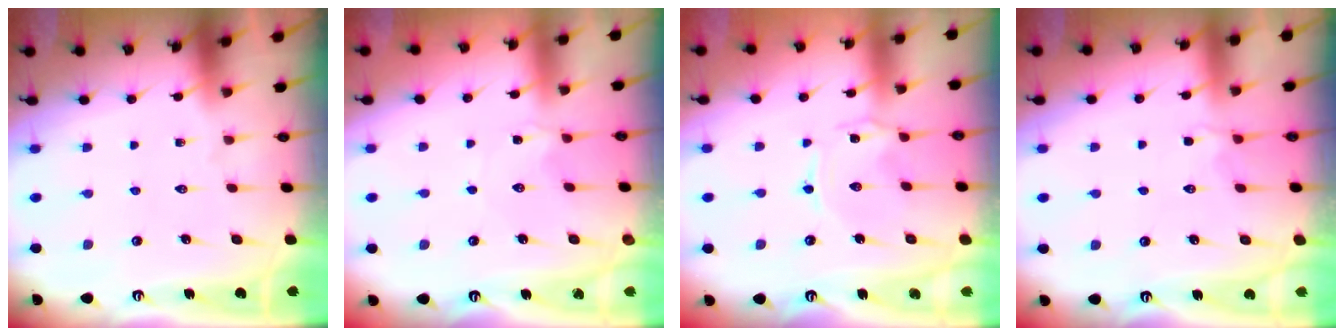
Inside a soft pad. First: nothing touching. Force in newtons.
{"total": 2.6, "press": 2.6, "slide": 0.5}
{"total": 1.0, "press": 0.9, "slide": 0.2}
{"total": 2.2, "press": 1.7, "slide": 1.4}